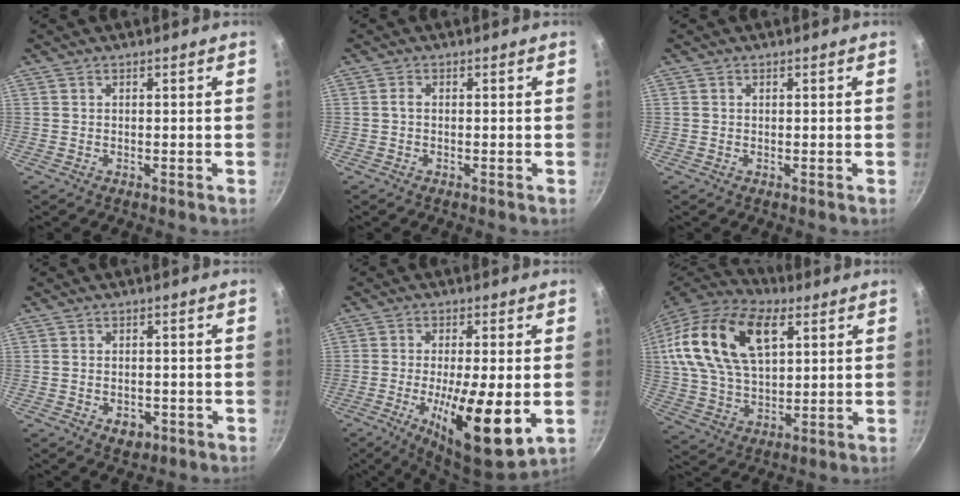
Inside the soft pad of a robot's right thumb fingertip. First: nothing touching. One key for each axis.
{"total": 1.1, "fx": -0.1, "fy": 0.5, "fz": 1.0, "tx": -0.028, "ty": 0.005, "tz": -0.004}
{"total": 0.0}
{"total": 3.7, "fx": -1.4, "fy": 2.5, "fz": 2.3, "tx": -0.028, "ty": 0.009, "tz": -0.011}
{"total": 14.7, "fx": -3.1, "fy": 3.8, "fz": 13.8, "tx": -0.225, "ty": -0.006, "tz": -0.048}
{"total": 23.6, "fx": 8.3, "fy": 13.7, "fz": 17.4, "tx": -0.321, "ty": 0.000, "tz": 0.145}